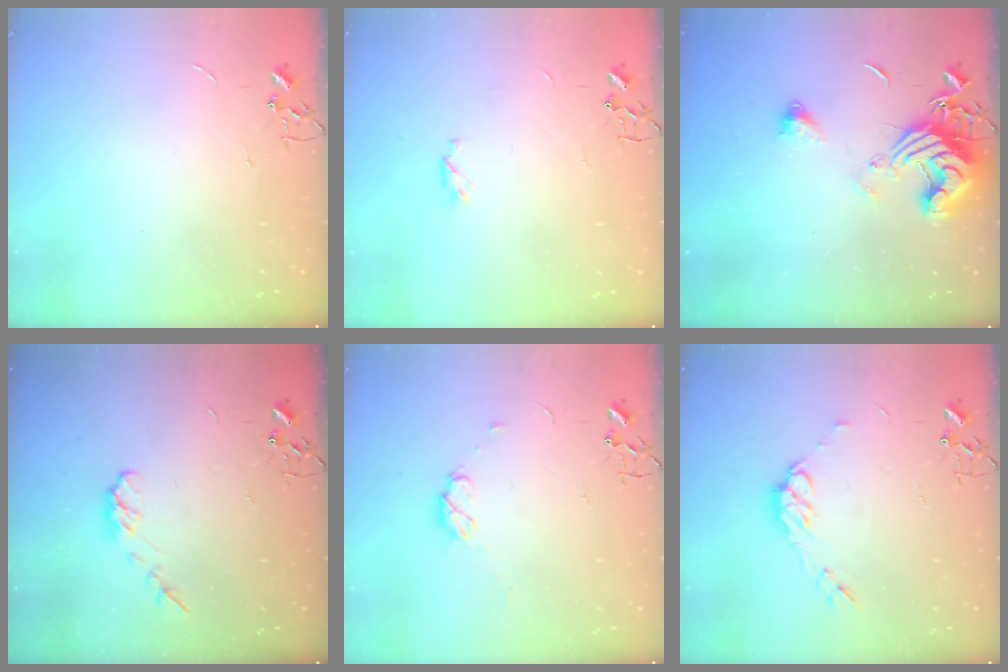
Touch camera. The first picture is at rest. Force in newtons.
{"total": 3.3, "press": 3.2, "slide": 0.6}
{"total": 14.4, "press": 14.3, "slide": 1.8}
{"total": 5.4, "press": 5.3, "slide": 0.7}
{"total": 7.0, "press": 6.9, "slide": 0.8}
{"total": 8.2, "press": 8.2, "slide": 0.5}